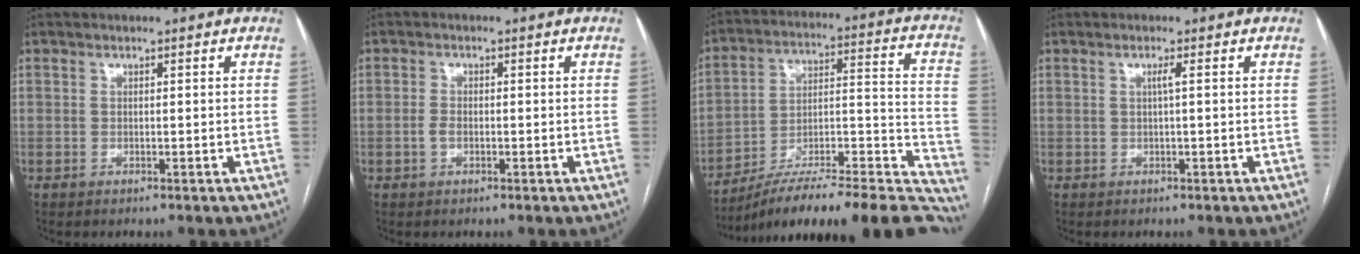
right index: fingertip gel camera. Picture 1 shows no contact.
{"total": 1.8, "force": [-0.6, 1.0, 1.4], "torque": [-0.031, 0.002, -0.011]}
{"total": 31.8, "force": [-28.0, 3.4, 14.7], "torque": [-0.137, 0.001, -0.404]}
{"total": 0.9, "force": [0.1, -0.2, 0.9], "torque": [-0.015, 0.003, 0.001]}